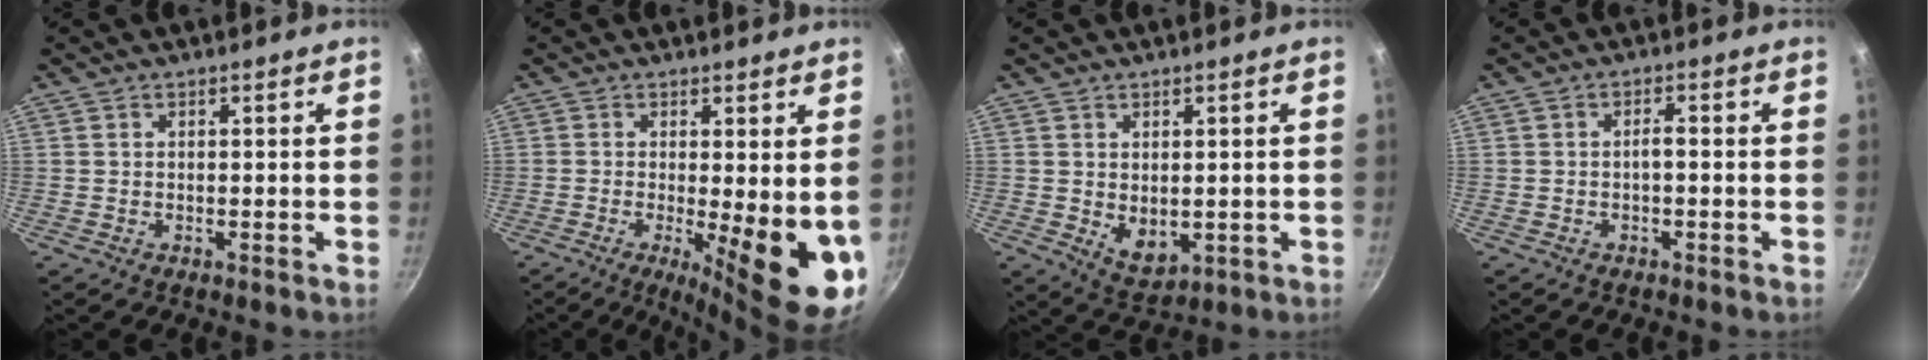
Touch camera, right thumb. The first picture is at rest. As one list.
[{"total": 13.3, "force": [-1.7, 3.7, 12.7], "torque": [-0.153, -0.021, -0.017]}, {"total": 5.8, "force": [0.5, 3.9, 4.2], "torque": [-0.051, -0.018, 0.023]}, {"total": 1.6, "force": [-0.6, 0.5, 1.5], "torque": [-0.031, 0.013, -0.012]}]